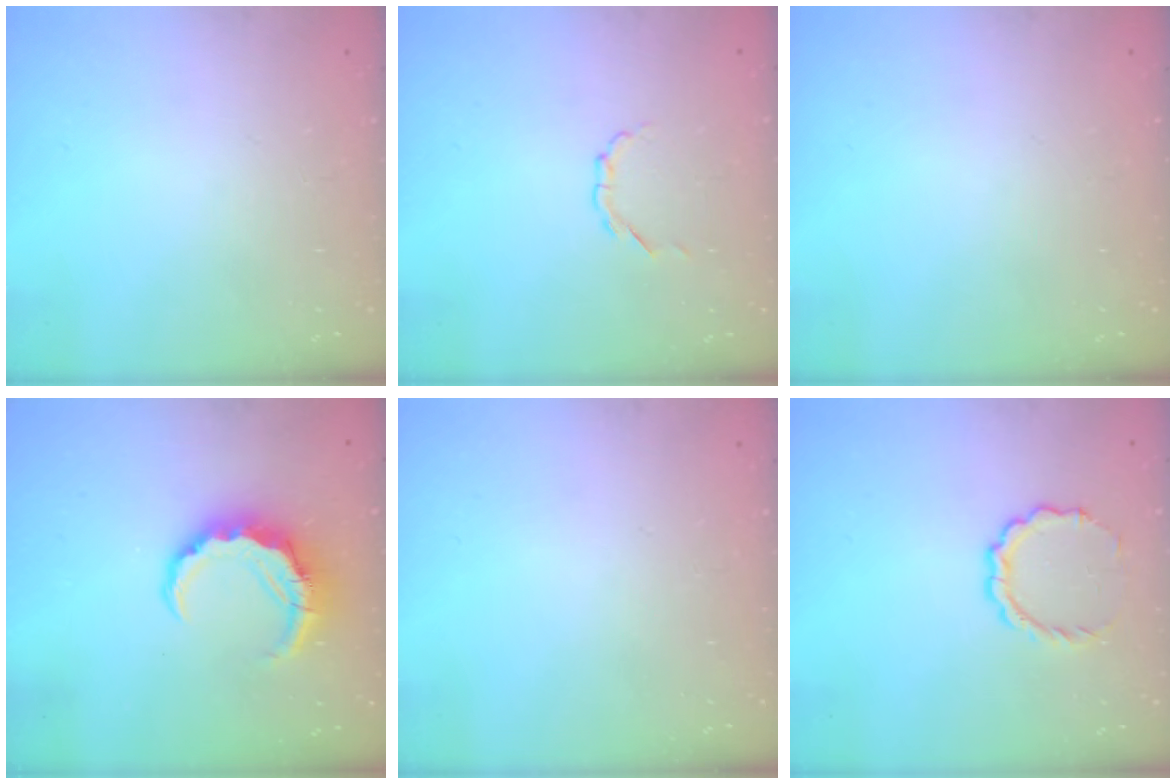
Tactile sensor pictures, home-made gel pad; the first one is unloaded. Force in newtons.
{"total": 2.1, "press": 2.1, "slide": 0.6}
{"total": 0.0}
{"total": 7.5, "press": 7.4, "slide": 1.3}
{"total": 0.0}
{"total": 7.0, "press": 6.8, "slide": 1.4}